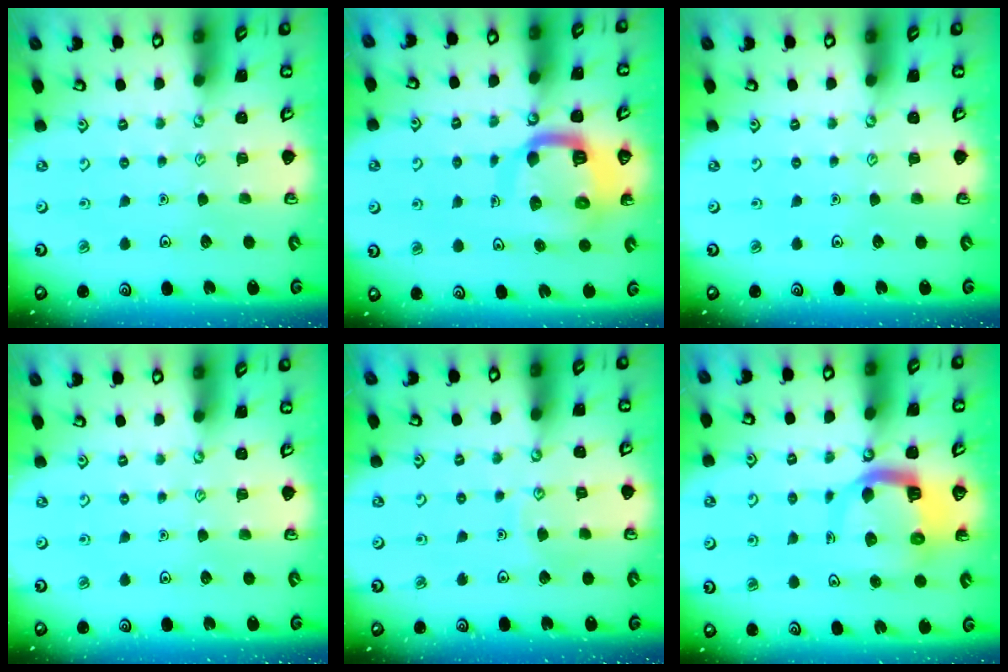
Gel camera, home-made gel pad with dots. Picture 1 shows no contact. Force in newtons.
{"total": 12.4, "press": 12.3, "slide": 1.5}
{"total": 0.0}
{"total": 0.0}
{"total": 5.2, "press": 5.1, "slide": 0.3}
{"total": 9.4, "press": 9.3, "slide": 1.3}